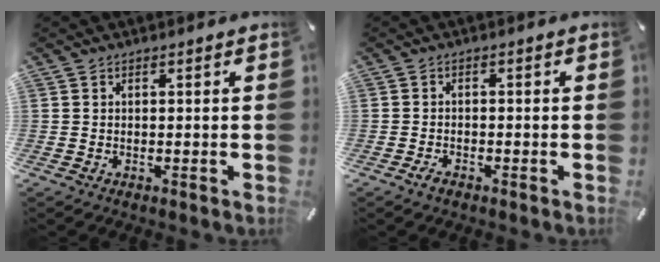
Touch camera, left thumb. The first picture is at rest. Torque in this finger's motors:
{"motor_torque": [0.10, 1.08, 0.08, 0.28, 0.02]}